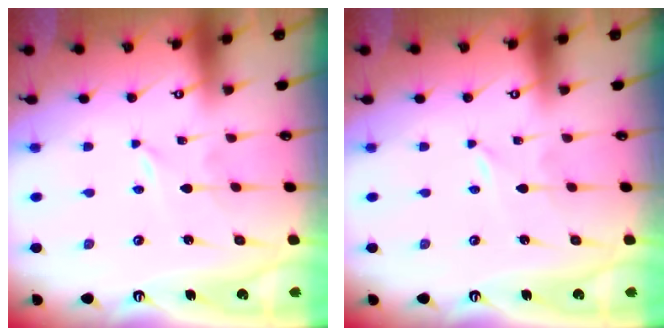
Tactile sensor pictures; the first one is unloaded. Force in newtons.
{"total": 0.0}